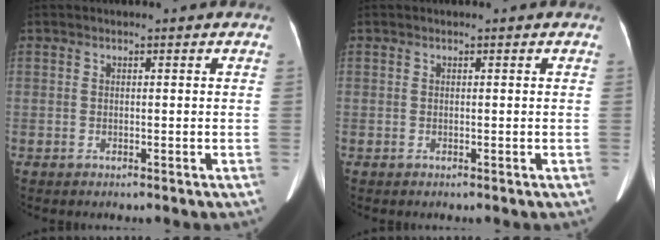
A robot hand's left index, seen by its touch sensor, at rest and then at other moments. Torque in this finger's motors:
{"motor_torque": [-0.02, 0.04, 0.00, -0.01]}